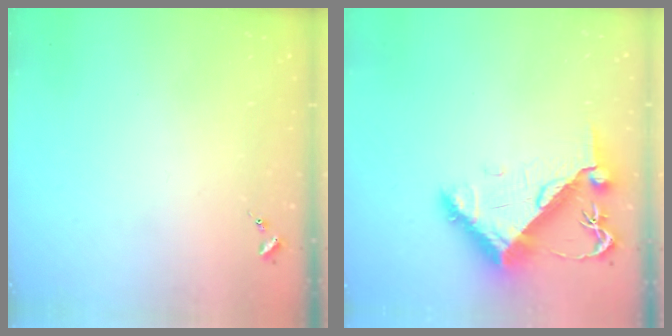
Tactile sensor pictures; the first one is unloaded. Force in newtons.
{"total": 10.5, "press": 10.4, "slide": 1.3}